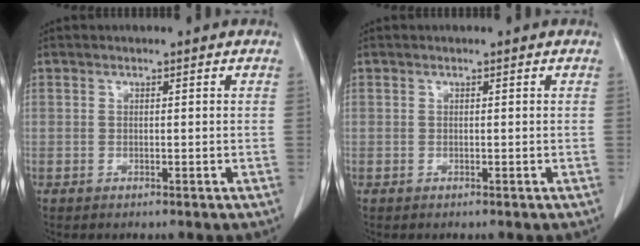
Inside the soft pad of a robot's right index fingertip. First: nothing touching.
{"total": 0.0}